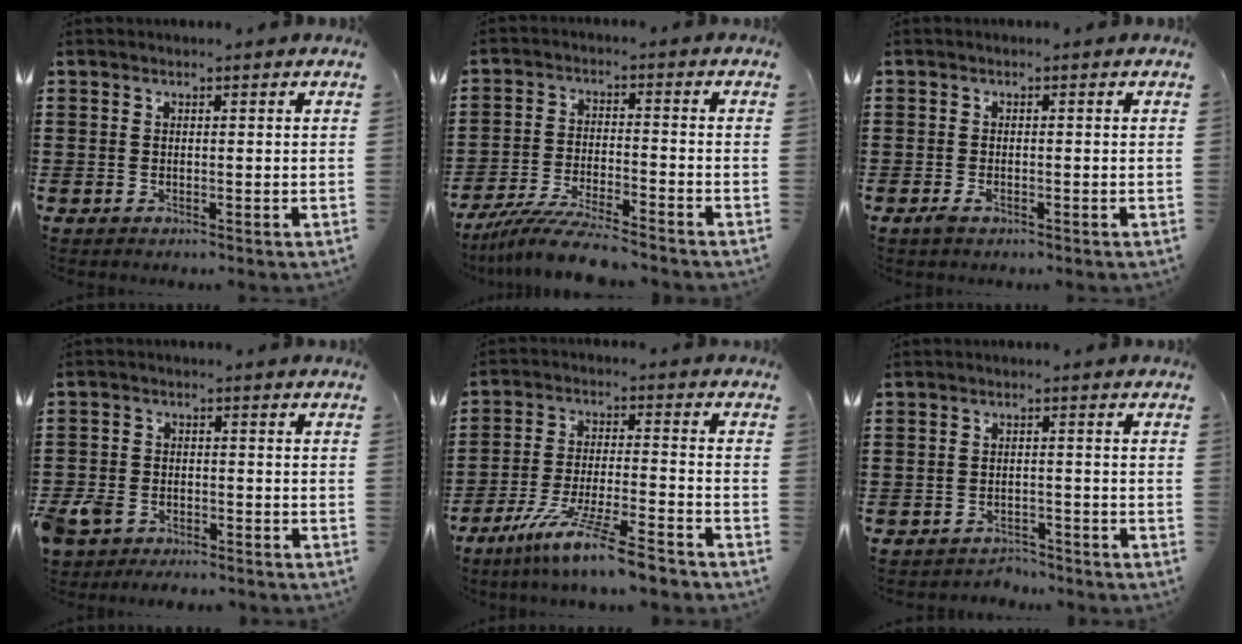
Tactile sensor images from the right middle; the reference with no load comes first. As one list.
[{"total": 7.4, "force": [-6.8, 0.1, 2.9], "torque": [-0.066, -0.009, -0.132]}, {"total": 1.3, "force": [-0.7, 0.6, 1.0], "torque": [-0.020, -0.001, -0.014]}, {"total": 4.0, "force": [-3.4, 1.8, 1.1], "torque": [-0.042, -0.003, -0.074]}, {"total": 10.5, "force": [-8.5, -0.2, 6.2], "torque": [-0.122, -0.003, -0.166]}, {"total": 2.4, "force": [-2.4, 0.4, -0.3], "torque": [-0.003, 0.001, -0.055]}]